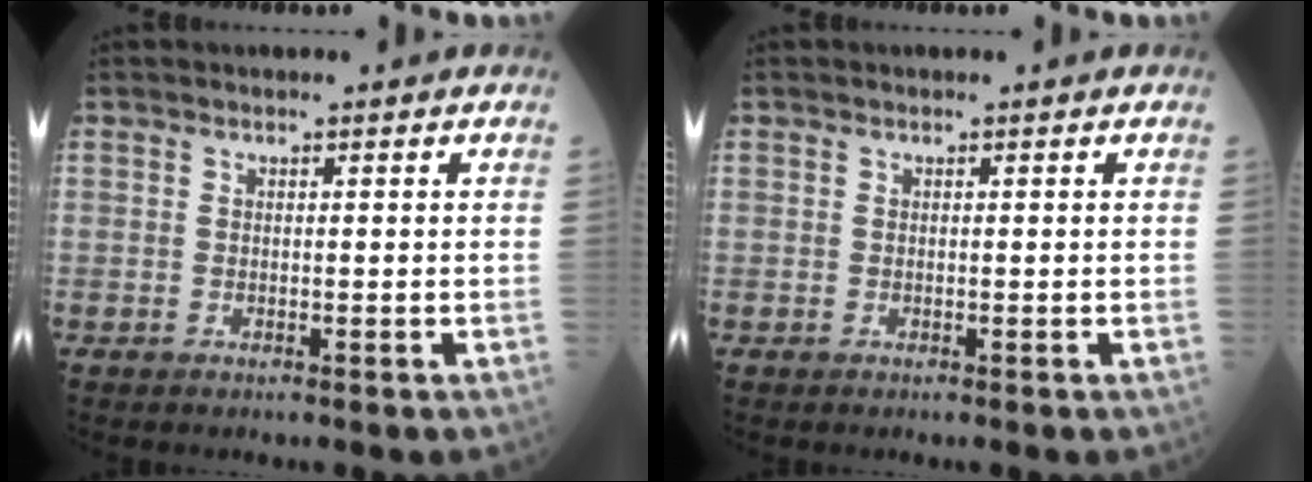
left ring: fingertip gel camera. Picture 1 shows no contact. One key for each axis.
{"total": 0.0}